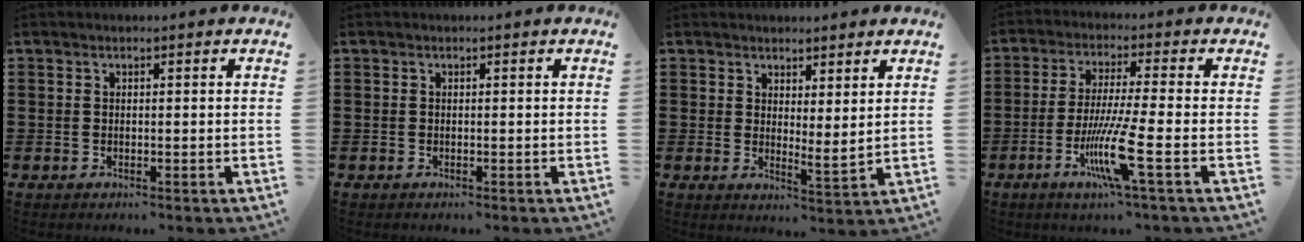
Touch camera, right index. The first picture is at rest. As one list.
[{"total": 0.0}, {"total": 2.7, "force": [2.6, 0.5, 0.4], "torque": [-0.018, -0.004, 0.049]}, {"total": 9.5, "force": [-3.7, 0.0, 8.7], "torque": [-0.178, -0.022, -0.072]}]